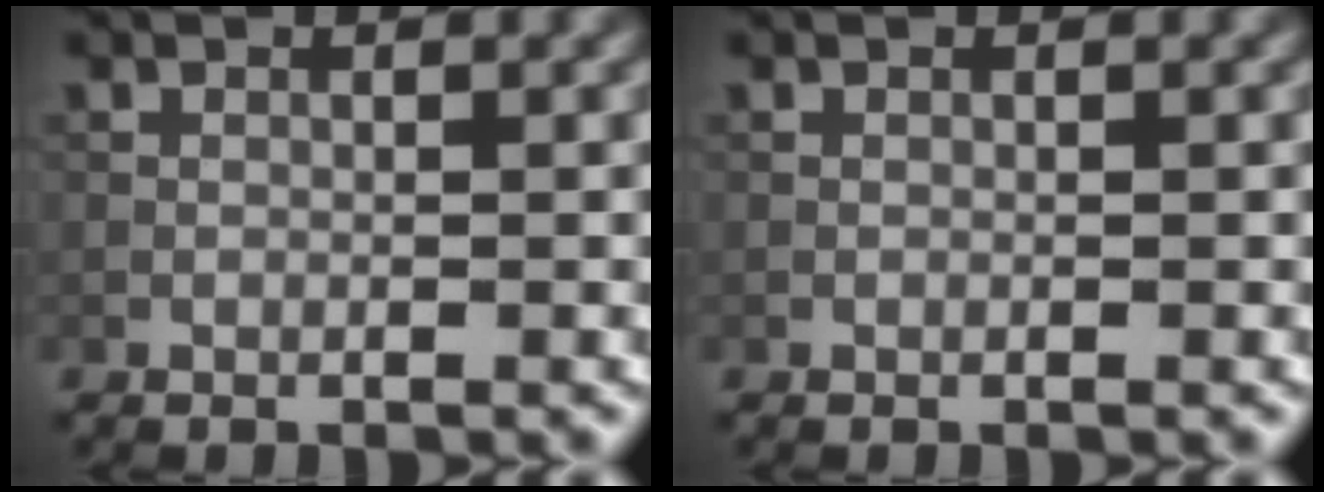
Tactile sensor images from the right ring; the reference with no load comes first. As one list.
[{"total": 0.0}]